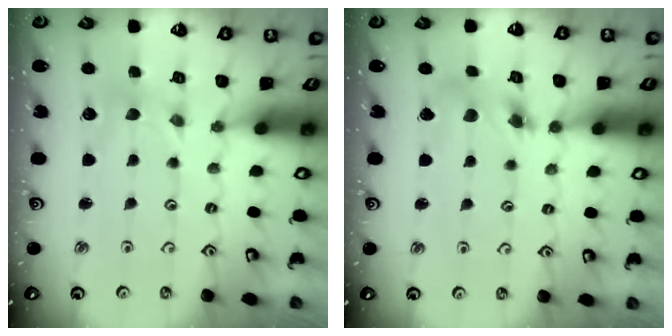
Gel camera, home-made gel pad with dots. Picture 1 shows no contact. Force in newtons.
{"total": 5.5, "press": 5.5, "slide": 0.7}